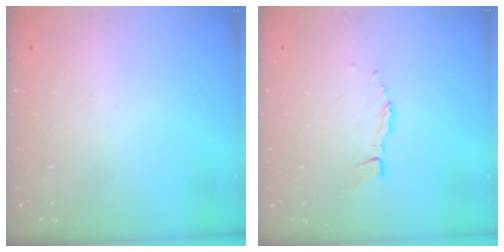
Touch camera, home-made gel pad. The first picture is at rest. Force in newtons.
{"total": 3.9, "press": 3.9, "slide": 0.3}